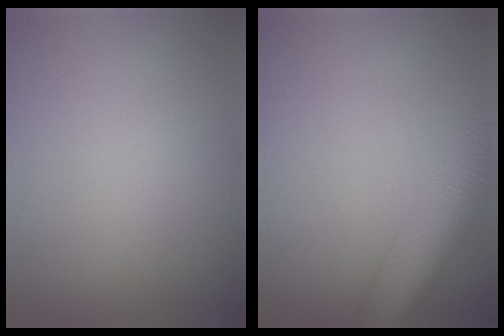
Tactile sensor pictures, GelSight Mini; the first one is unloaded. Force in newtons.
{"total": 10.1, "press": 10.1, "slide": 0.7}